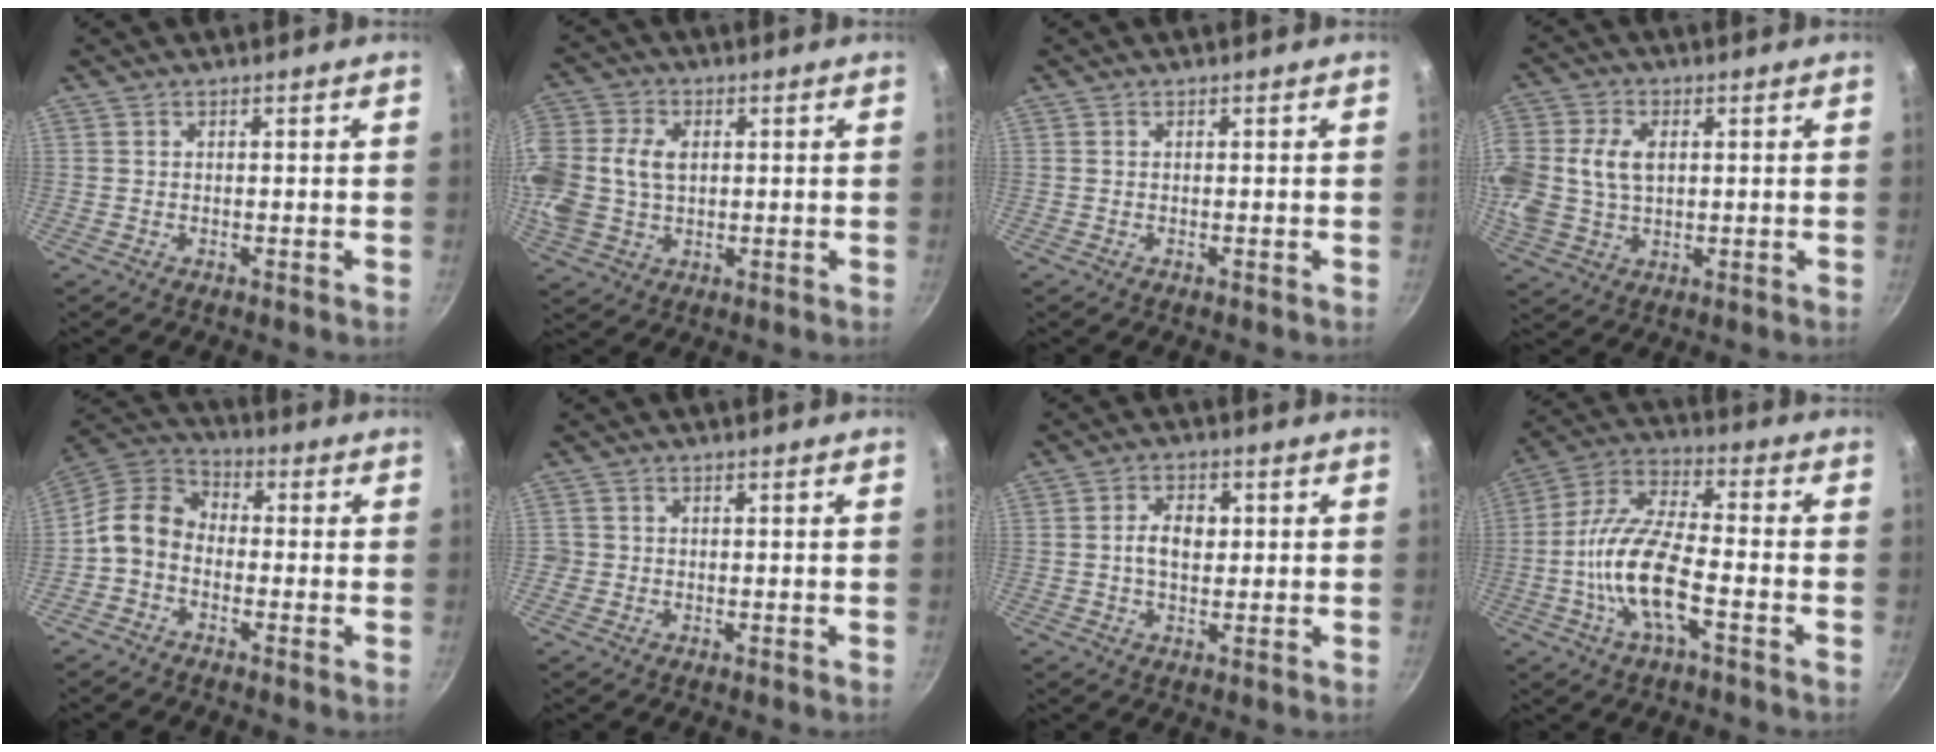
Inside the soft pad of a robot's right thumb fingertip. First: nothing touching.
{"total": 17.7, "force": [1.6, 13.0, 11.9], "torque": [-0.313, 0.021, 0.042]}
{"total": 0.0}
{"total": 15.8, "force": [1.9, 11.2, 11.0], "torque": [-0.278, 0.009, 0.044]}
{"total": 9.1, "force": [-2.1, 7.1, 5.4], "torque": [-0.094, 0.038, -0.058]}
{"total": 1.6, "force": [-0.3, 1.6, 0.1], "torque": [0.009, 0.007, -0.007]}
{"total": 5.4, "force": [0.5, 3.5, 4.1], "torque": [-0.062, 0.006, 0.004]}
{"total": 14.7, "force": [-3.9, 5.3, 13.1], "torque": [-0.269, 0.035, -0.075]}